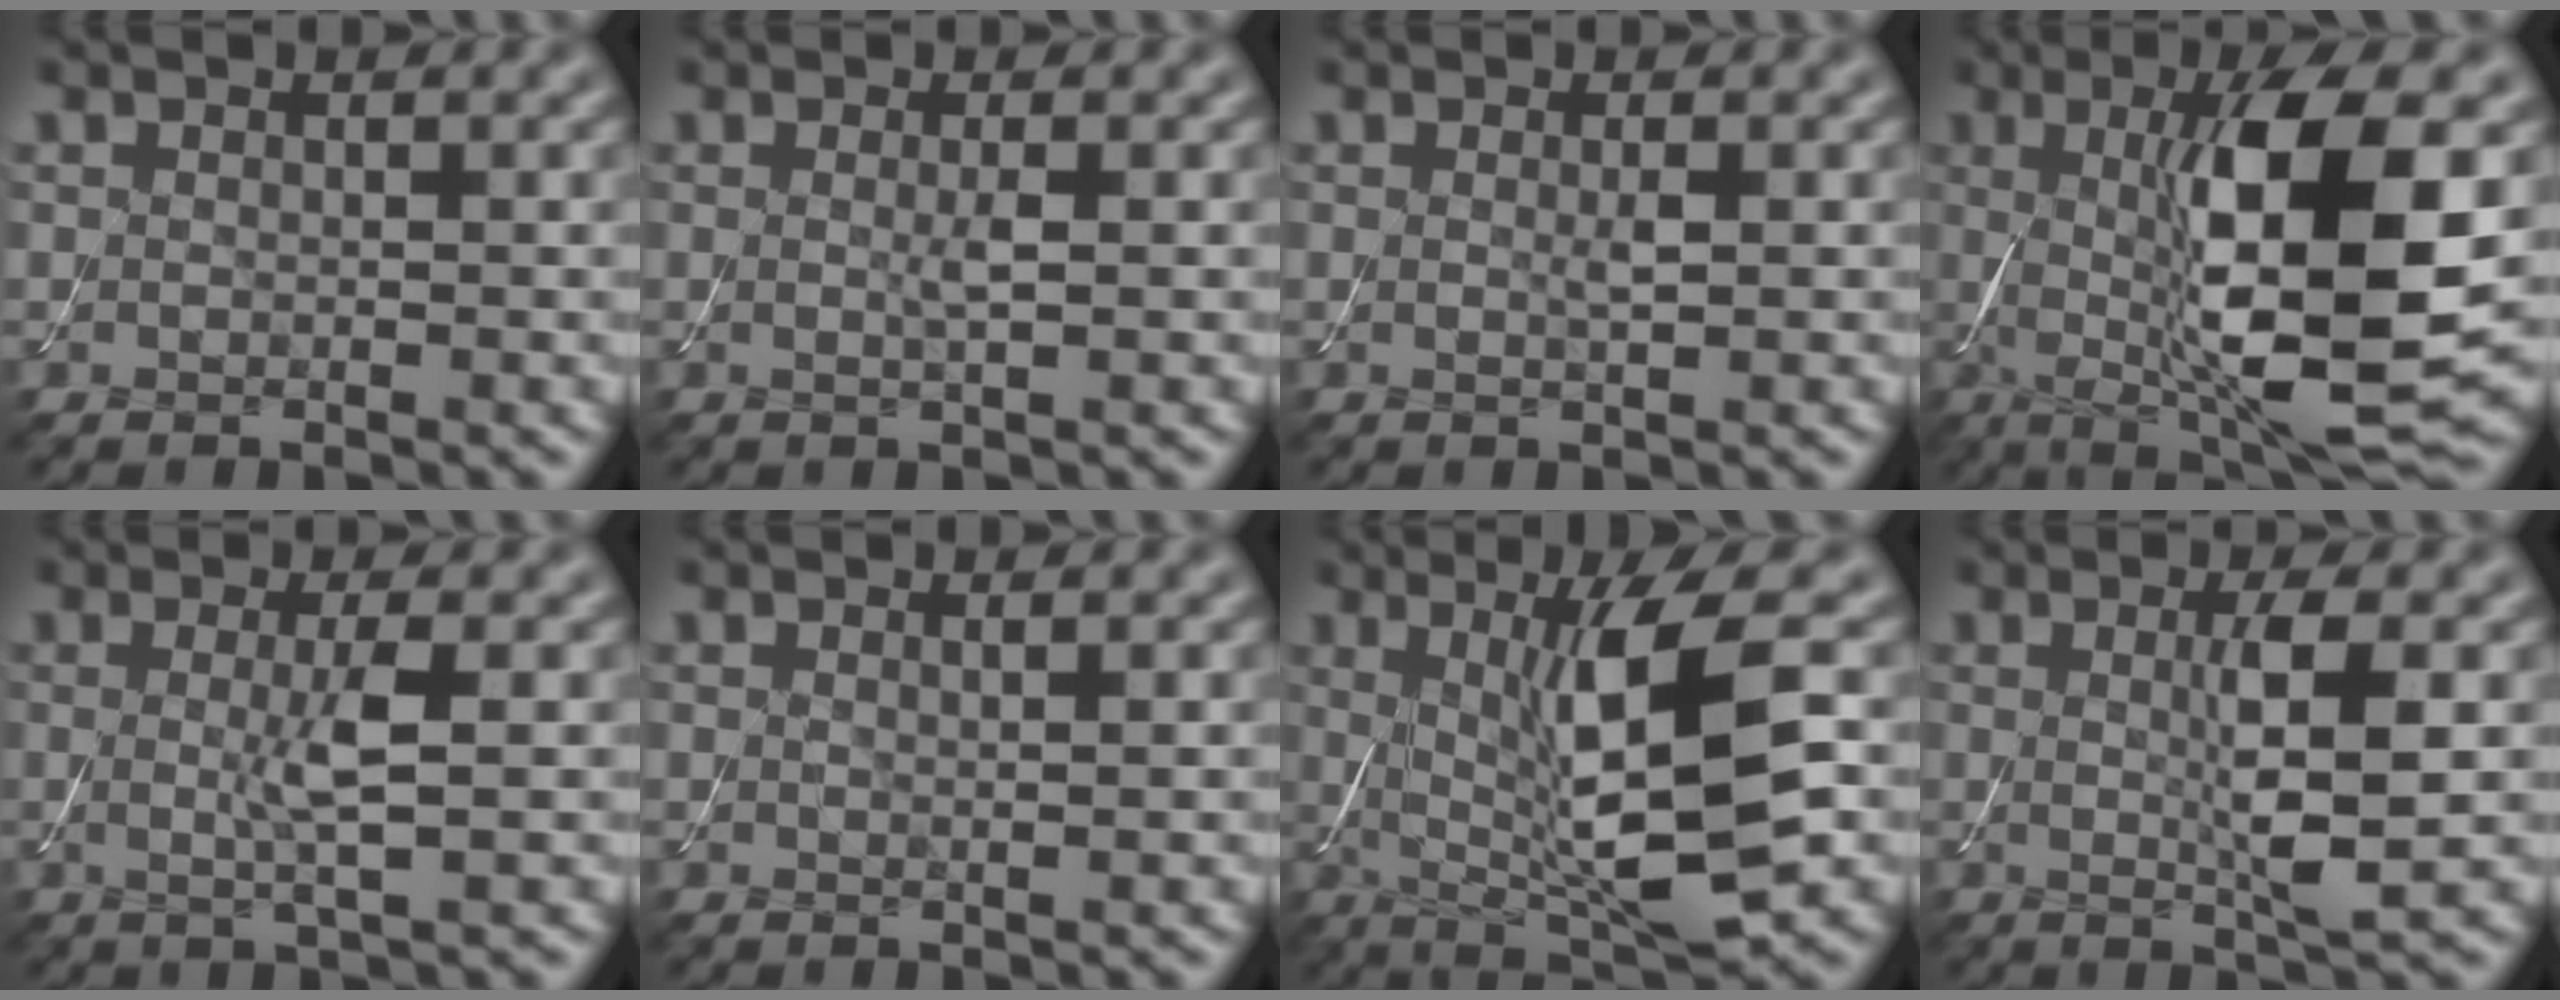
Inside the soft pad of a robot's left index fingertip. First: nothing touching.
{"total": 1.3, "force": [0.0, 0.1, 1.2], "torque": [-0.028, -0.001, -0.001]}
{"total": 1.0, "force": [0.1, 0.1, 1.0], "torque": [-0.022, 0.000, 0.000]}
{"total": 12.7, "force": [0.0, 3.0, 12.3], "torque": [-0.195, -0.008, 0.006]}
{"total": 3.3, "force": [0.0, 0.5, 3.2], "torque": [-0.066, -0.006, -0.001]}
{"total": 1.0, "force": [0.3, 0.3, 0.9], "torque": [-0.009, -0.001, 0.000]}
{"total": 9.7, "force": [0.5, 2.2, 9.4], "torque": [-0.156, -0.005, 0.018]}
{"total": 4.8, "force": [0.2, 0.8, 4.7], "torque": [-0.080, -0.004, 0.005]}